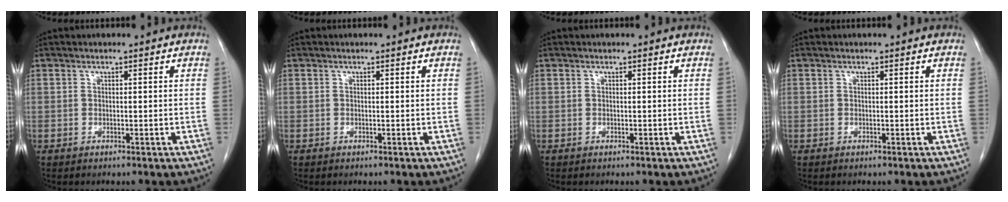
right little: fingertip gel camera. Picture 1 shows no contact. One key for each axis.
{"total": 0.0}
{"total": 0.0}
{"total": 0.0}